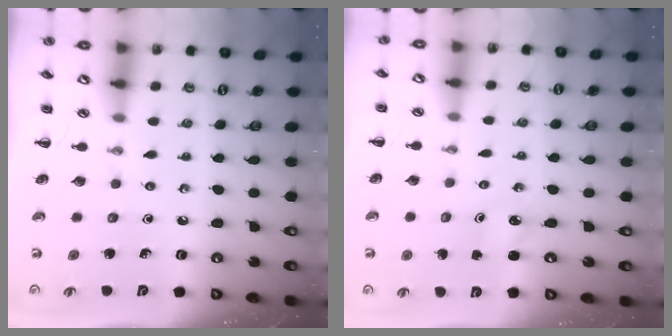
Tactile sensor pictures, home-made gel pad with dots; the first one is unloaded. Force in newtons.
{"total": 2.2, "press": 2.1, "slide": 0.4}